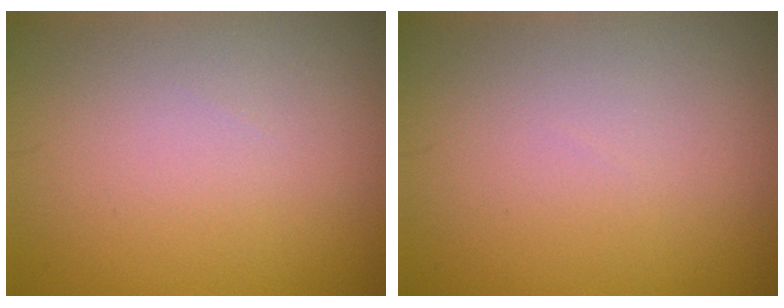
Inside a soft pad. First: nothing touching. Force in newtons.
{"total": 0.0}